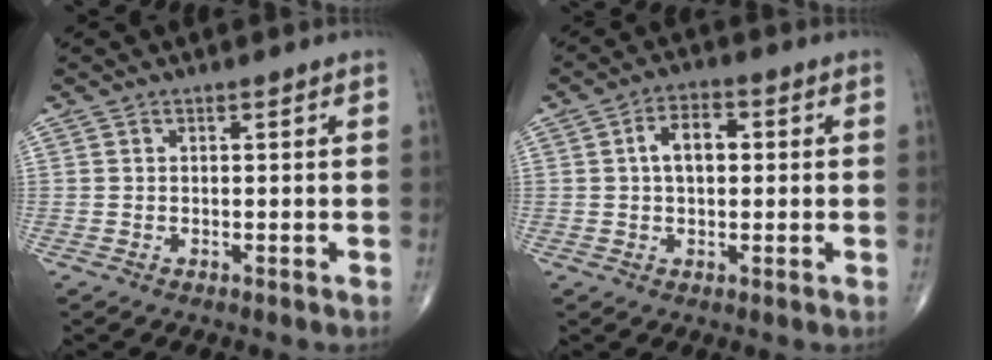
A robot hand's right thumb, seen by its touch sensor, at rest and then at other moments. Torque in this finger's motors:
{"motor_torque": [0.18, 1.94, 0.28, -0.31, 0.06]}